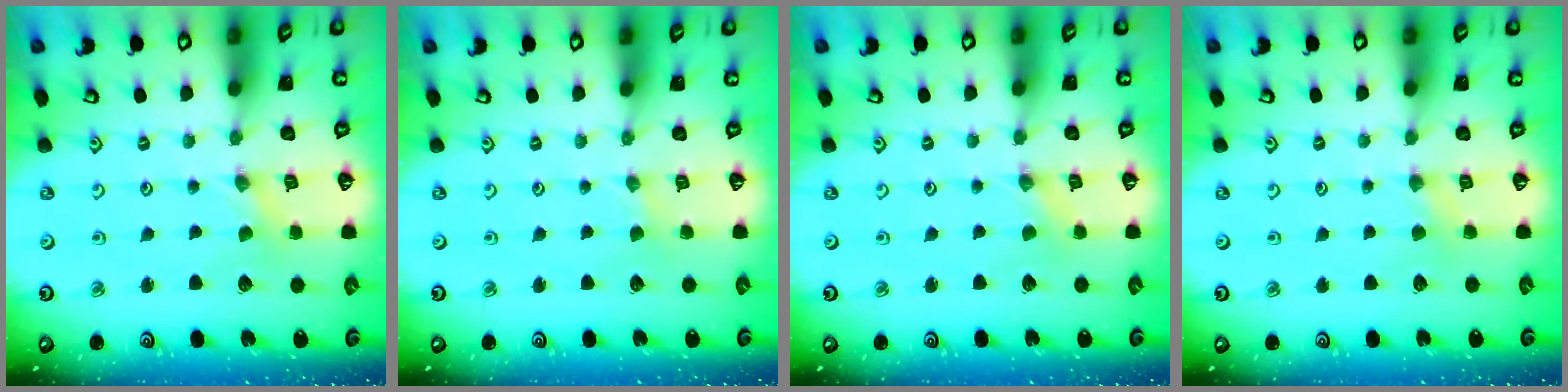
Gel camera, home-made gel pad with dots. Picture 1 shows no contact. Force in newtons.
{"total": 0.0}
{"total": 0.0}
{"total": 2.8, "press": 2.7, "slide": 0.6}